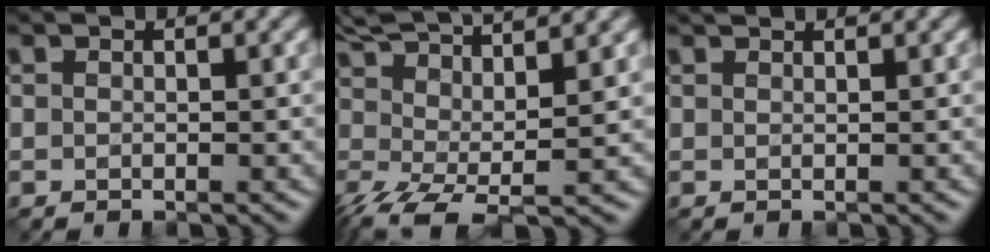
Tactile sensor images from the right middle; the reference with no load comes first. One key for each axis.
{"total": 9.7, "fx": 3.7, "fy": 3.1, "fz": 8.4, "tx": -0.158, "ty": 0.008, "tz": 0.070}
{"total": 1.0, "fx": 0.9, "fy": 0.2, "fz": 0.4, "tx": -0.004, "ty": -0.003, "tz": 0.007}